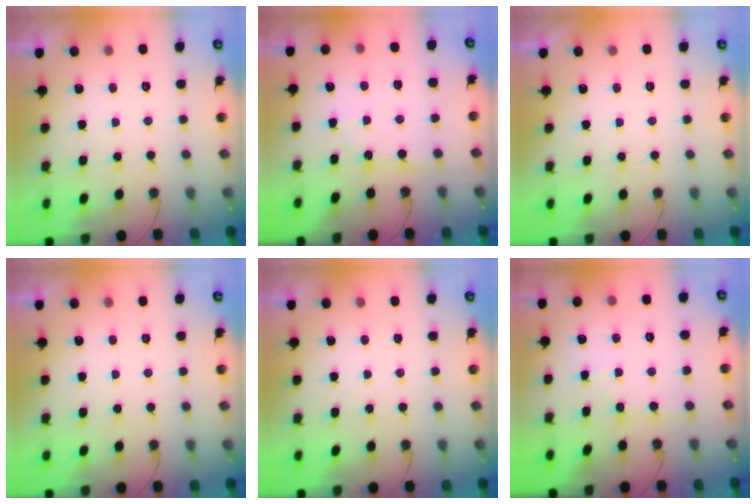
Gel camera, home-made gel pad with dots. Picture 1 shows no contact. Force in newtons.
{"total": 4.8, "press": 4.8, "slide": 0.6}
{"total": 0.0}
{"total": 0.0}
{"total": 0.0}
{"total": 2.8, "press": 2.7, "slide": 0.4}